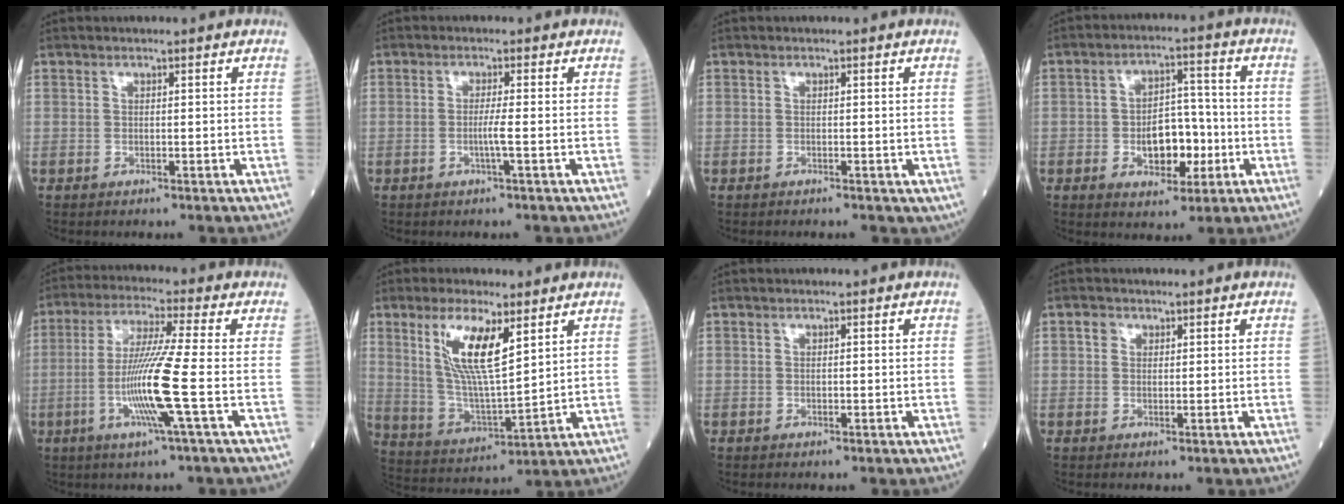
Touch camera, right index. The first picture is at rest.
{"total": 2.0, "force": [-0.5, -0.5, 1.9], "torque": [-0.041, -0.002, -0.009]}
{"total": 1.1, "force": [-0.6, 0.6, 0.7], "torque": [-0.008, 0.001, -0.006]}
{"total": 8.3, "force": [-2.0, 4.5, 6.7], "torque": [-0.110, 0.013, -0.023]}
{"total": 10.9, "force": [-2.7, -1.6, 10.4], "torque": [-0.211, -0.014, -0.054]}
{"total": 11.6, "force": [5.1, 2.5, 10.1], "torque": [-0.208, -0.004, 0.104]}
{"total": 0.0}
{"total": 1.4, "force": [0.6, 1.2, 0.5], "torque": [-0.008, 0.005, 0.007]}